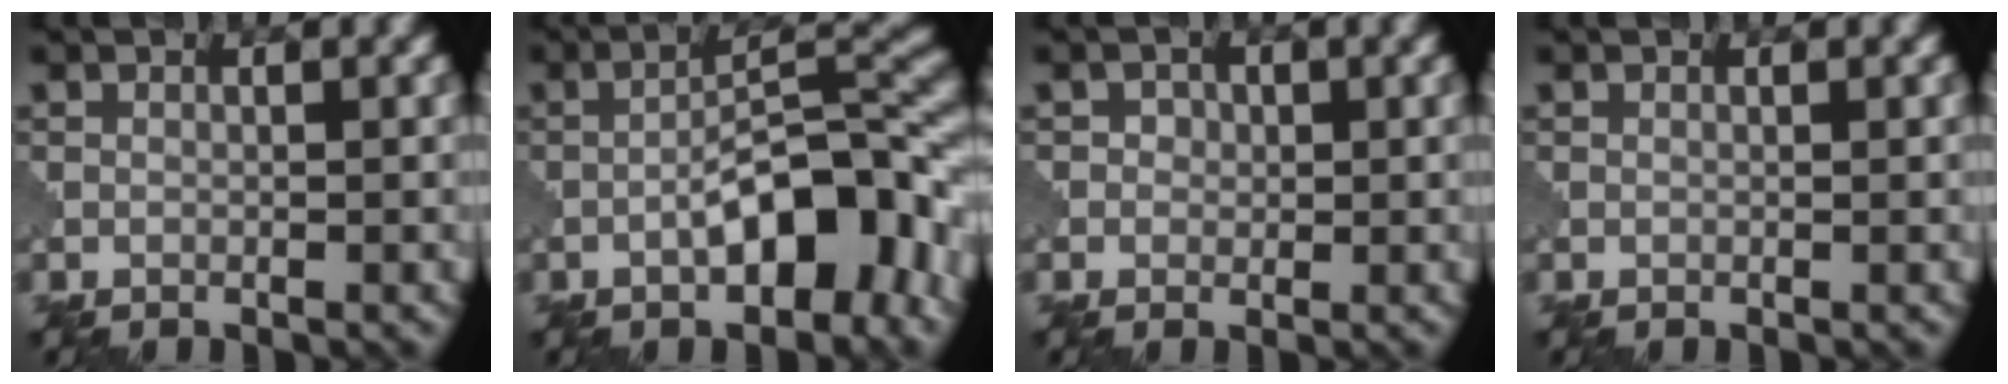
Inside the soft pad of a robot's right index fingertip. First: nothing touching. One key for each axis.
{"total": 8.7, "fx": -3.6, "fy": 2.9, "fz": 7.4, "tx": -0.107, "ty": 0.024, "tz": -0.065}
{"total": 1.5, "fx": 0.2, "fy": 1.4, "fz": 0.6, "tx": 0.003, "ty": 0.002, "tz": 0.001}
{"total": 0.0}